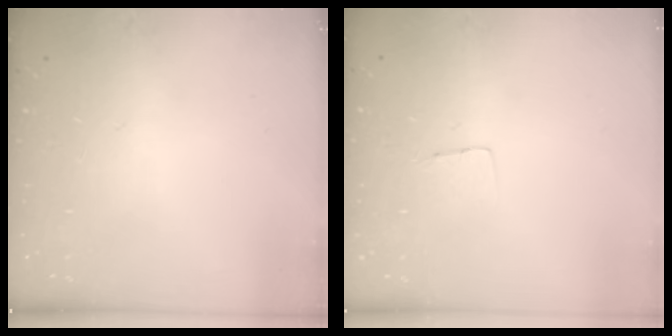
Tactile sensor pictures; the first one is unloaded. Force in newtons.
{"total": 3.2, "press": 3.2, "slide": 0.2}